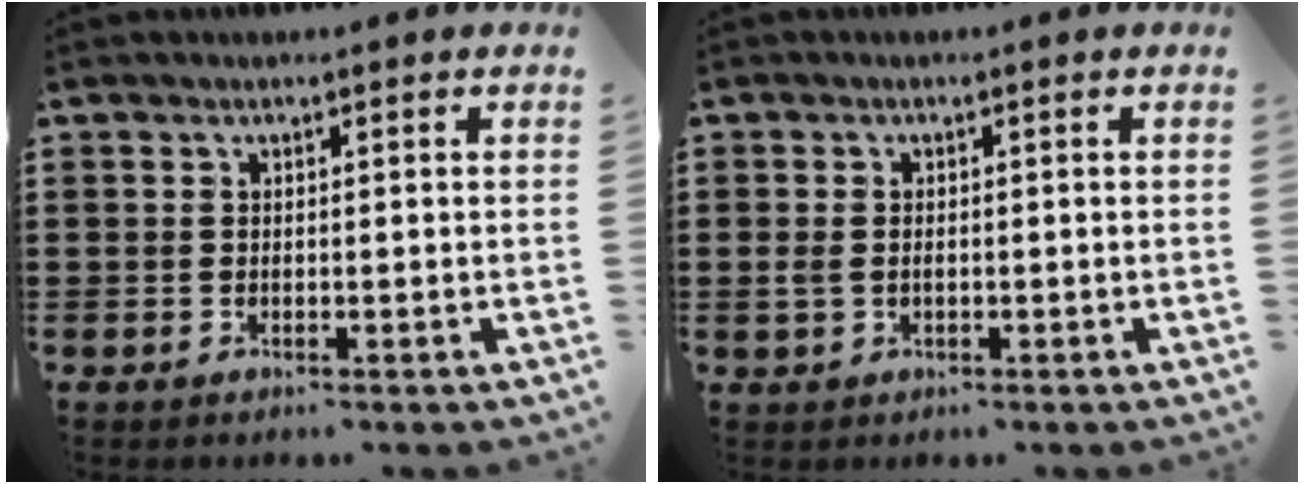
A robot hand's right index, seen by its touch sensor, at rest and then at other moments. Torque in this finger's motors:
{"motor_torque": [0.17, 0.17, 0.01, -0.01]}